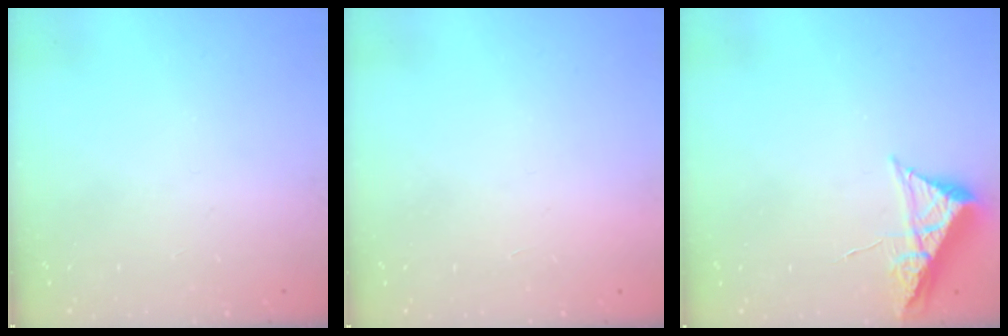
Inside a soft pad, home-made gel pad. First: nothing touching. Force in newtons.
{"total": 1.7, "press": 1.7, "slide": 0.1}
{"total": 7.9, "press": 7.9, "slide": 0.8}